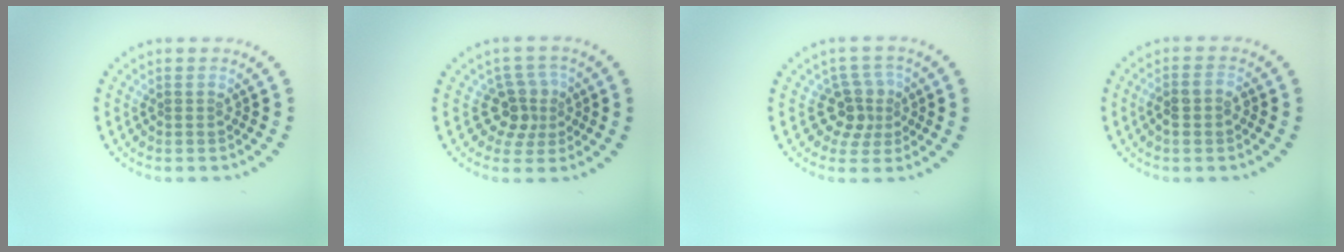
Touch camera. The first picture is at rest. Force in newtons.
{"total": 2.9, "press": 2.4, "slide": 1.6}
{"total": 2.9, "press": 2.4, "slide": 1.6}
{"total": 2.0, "press": 1.9, "slide": 0.5}